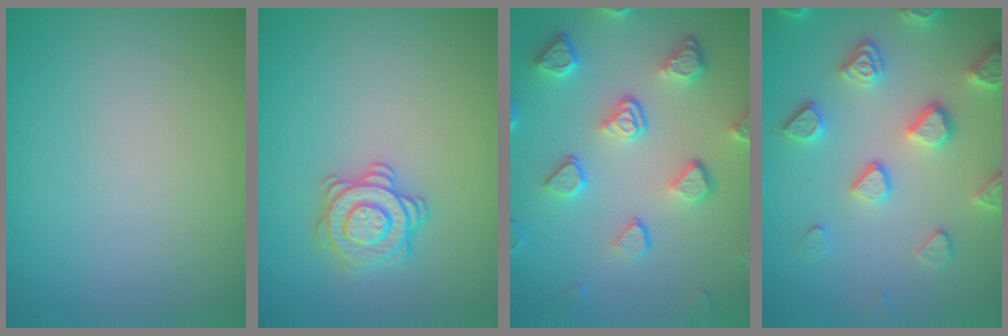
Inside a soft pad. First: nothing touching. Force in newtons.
{"total": 2.9, "press": 2.9, "slide": 0.1}
{"total": 5.4, "press": 4.1, "slide": 3.4}
{"total": 4.3, "press": 4.2, "slide": 1.1}